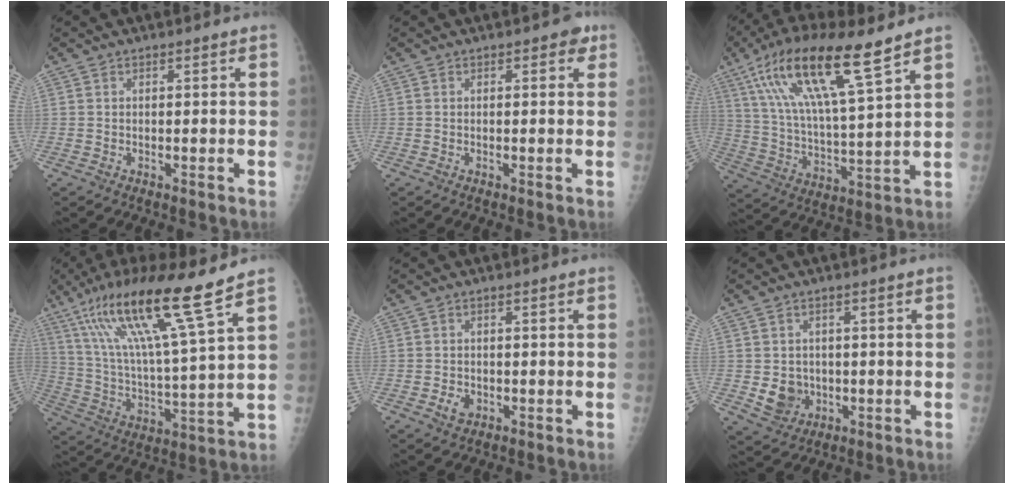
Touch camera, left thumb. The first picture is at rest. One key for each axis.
{"total": 1.9, "fx": 0.8, "fy": 1.2, "fz": 1.2, "tx": 0.002, "ty": 0.002, "tz": 0.004}
{"total": 19.1, "fx": 11.1, "fy": 3.5, "fz": 15.2, "tx": -0.286, "ty": -0.027, "tz": 0.208}
{"total": 19.3, "fx": 12.4, "fy": 0.5, "fz": 14.8, "tx": -0.261, "ty": -0.049, "tz": 0.223}
{"total": 2.5, "fx": -0.9, "fy": 2.0, "fz": 1.3, "tx": -0.017, "ty": 0.002, "tz": -0.010}
{"total": 5.7, "fx": -0.7, "fy": 5.1, "fz": 2.5, "tx": -0.018, "ty": 0.003, "tz": -0.001}